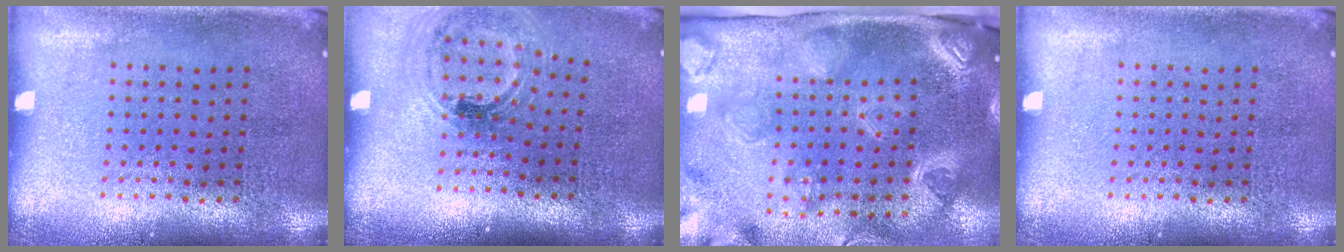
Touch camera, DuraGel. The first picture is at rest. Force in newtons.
{"total": 1.1, "press": 1.1, "slide": 0.3}
{"total": 3.9, "press": 2.9, "slide": 2.6}
{"total": 0.0}